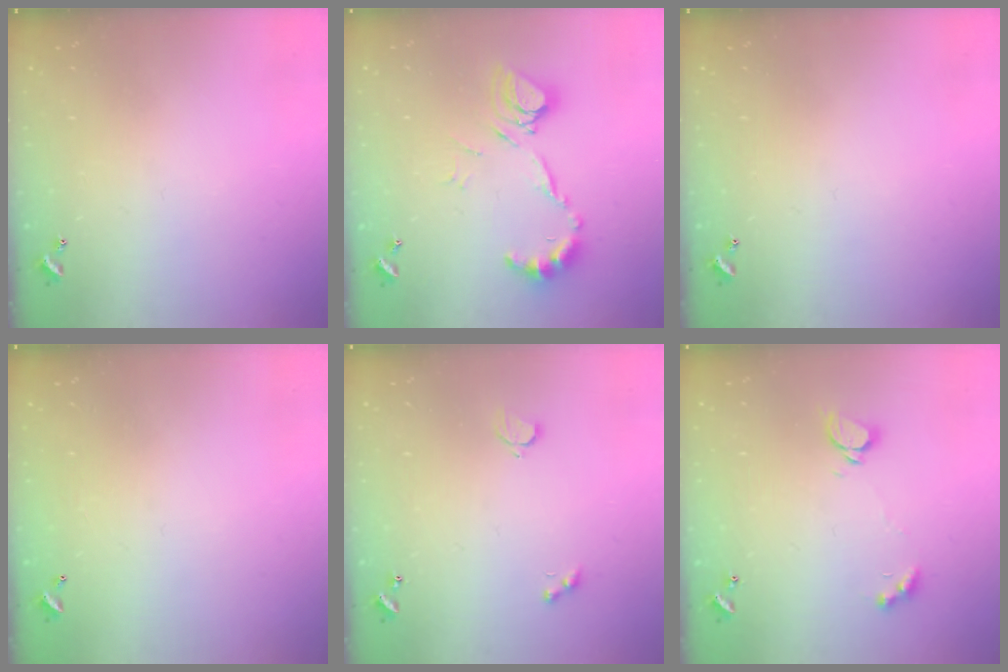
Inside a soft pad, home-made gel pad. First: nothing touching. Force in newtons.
{"total": 12.7, "press": 12.7, "slide": 1.2}
{"total": 0.0}
{"total": 2.7, "press": 2.7, "slide": 0.1}
{"total": 0.9, "press": 0.8, "slide": 0.4}
{"total": 2.3, "press": 2.2, "slide": 0.3}